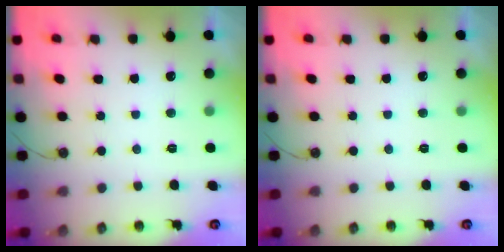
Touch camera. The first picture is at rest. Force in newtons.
{"total": 0.0}